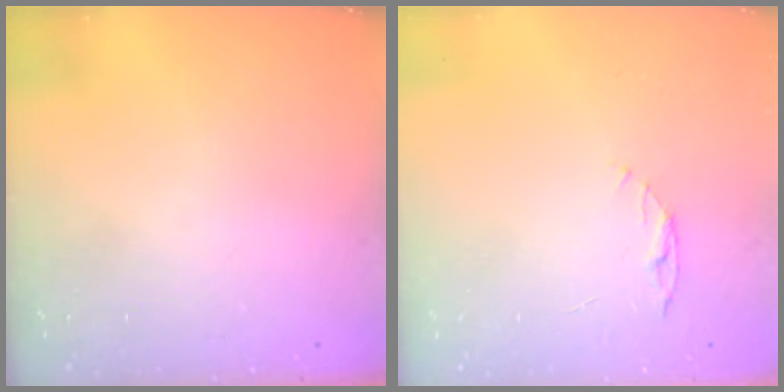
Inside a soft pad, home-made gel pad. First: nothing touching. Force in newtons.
{"total": 3.9, "press": 3.9, "slide": 0.4}